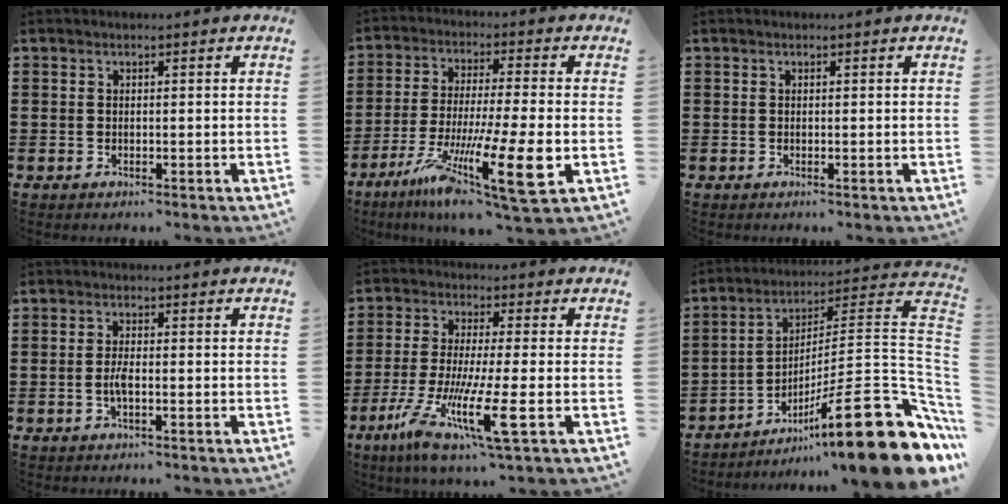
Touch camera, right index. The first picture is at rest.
{"total": 15.3, "force": [-6.4, 2.1, 13.7], "torque": [-0.262, -0.009, -0.106]}
{"total": 0.0}
{"total": 2.5, "force": [-0.8, 0.6, 2.3], "torque": [-0.051, -0.001, -0.016]}
{"total": 11.1, "force": [-4.4, 1.1, 10.1], "torque": [-0.219, -0.020, -0.085]}
{"total": 18.5, "force": [-9.5, 3.6, 15.5], "torque": [-0.232, 0.015, -0.159]}